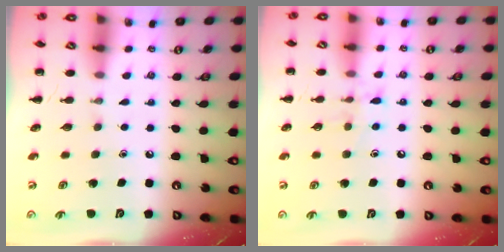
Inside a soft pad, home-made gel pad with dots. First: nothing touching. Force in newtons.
{"total": 7.3, "press": 7.1, "slide": 1.5}